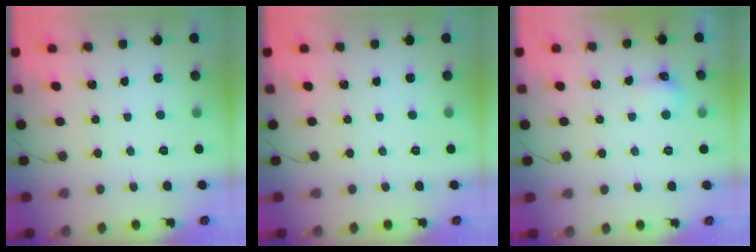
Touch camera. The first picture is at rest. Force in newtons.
{"total": 0.0}
{"total": 4.9, "press": 4.7, "slide": 1.4}